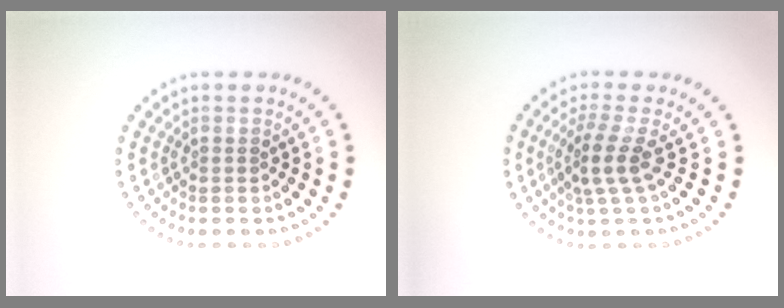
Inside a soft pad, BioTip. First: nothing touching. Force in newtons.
{"total": 2.9, "press": 2.0, "slide": 2.0}